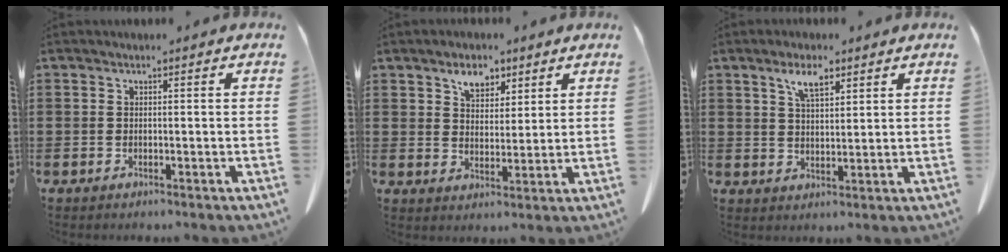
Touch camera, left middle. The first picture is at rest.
{"total": 4.9, "force": [3.5, 2.9, 2.0], "torque": [-0.035, 0.002, 0.062]}
{"total": 5.2, "force": [3.3, 1.8, 3.6], "torque": [-0.072, 0.002, 0.057]}